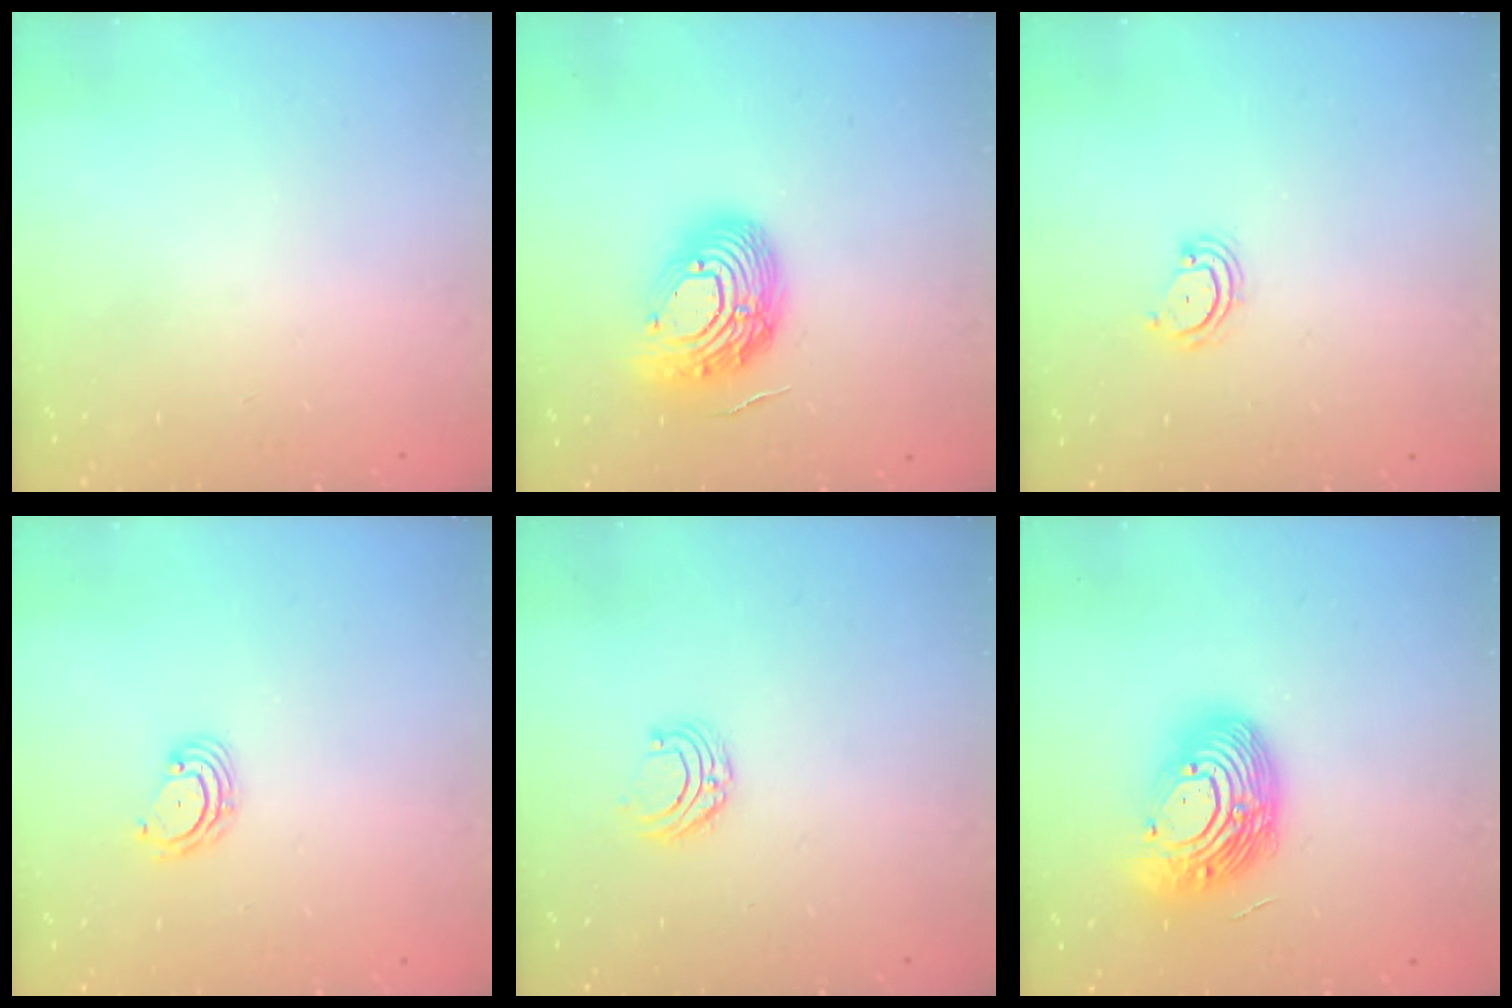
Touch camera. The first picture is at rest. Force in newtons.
{"total": 16.5, "press": 16.4, "slide": 1.4}
{"total": 4.5, "press": 4.5, "slide": 0.4}
{"total": 2.8, "press": 2.8, "slide": 0.3}
{"total": 5.2, "press": 5.2, "slide": 0.5}
{"total": 16.9, "press": 16.8, "slide": 1.6}